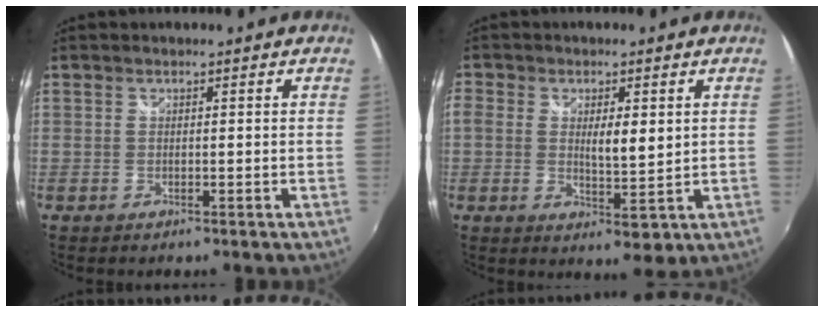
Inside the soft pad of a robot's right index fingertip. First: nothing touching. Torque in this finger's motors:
{"motor_torque": [1.91, 0.23, 0.33, 0.12]}